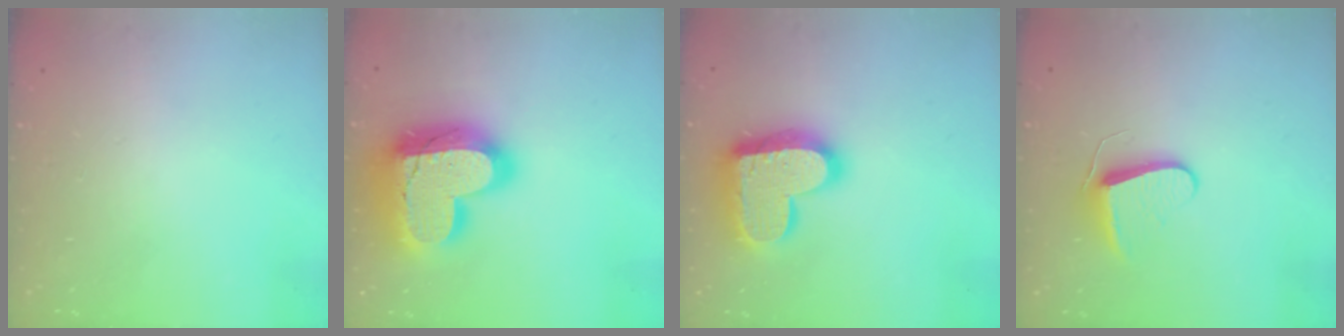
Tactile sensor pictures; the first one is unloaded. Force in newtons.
{"total": 27.3, "press": 27.2, "slide": 2.0}
{"total": 18.7, "press": 18.7, "slide": 1.2}
{"total": 8.5, "press": 8.5, "slide": 0.6}